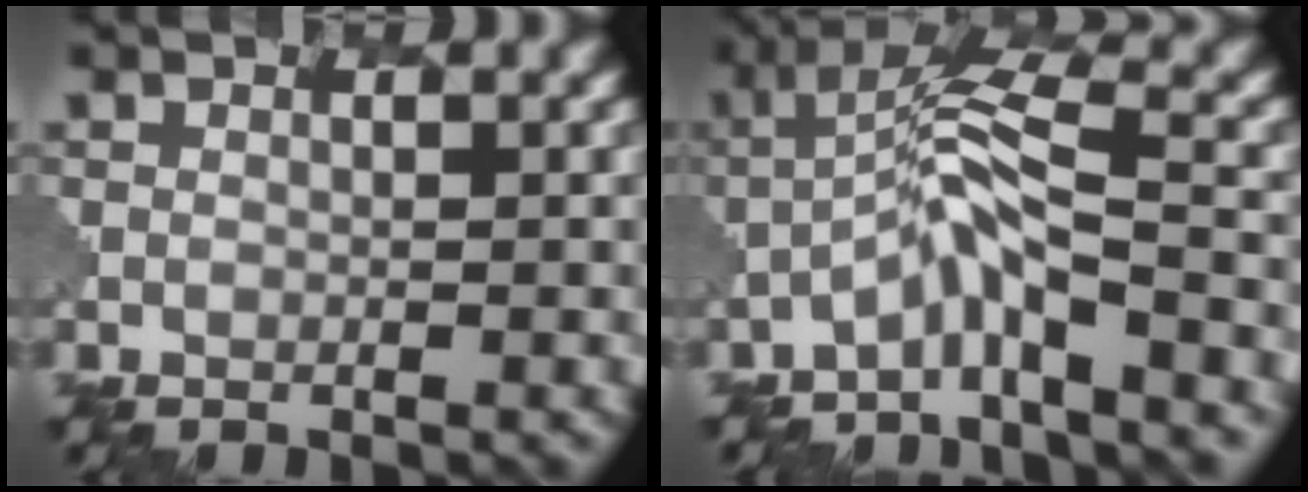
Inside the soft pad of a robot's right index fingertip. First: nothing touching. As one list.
[{"total": 4.8, "force": [-2.7, 0.6, 4.0], "torque": [-0.078, 0.014, -0.059]}]